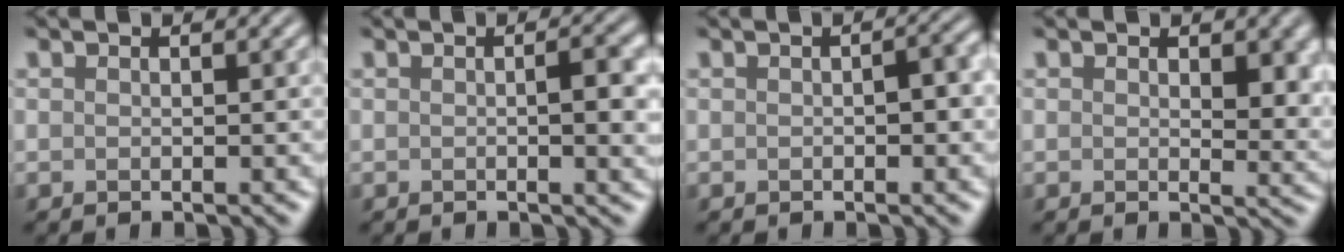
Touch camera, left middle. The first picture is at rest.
{"total": 2.7, "force": [0.0, 0.5, 2.6], "torque": [-0.040, 0.001, -0.001]}
{"total": 2.3, "force": [-0.1, 0.8, 2.1], "torque": [-0.029, 0.004, -0.002]}
{"total": 3.6, "force": [0.8, 2.0, 2.9], "torque": [-0.031, -0.008, 0.013]}